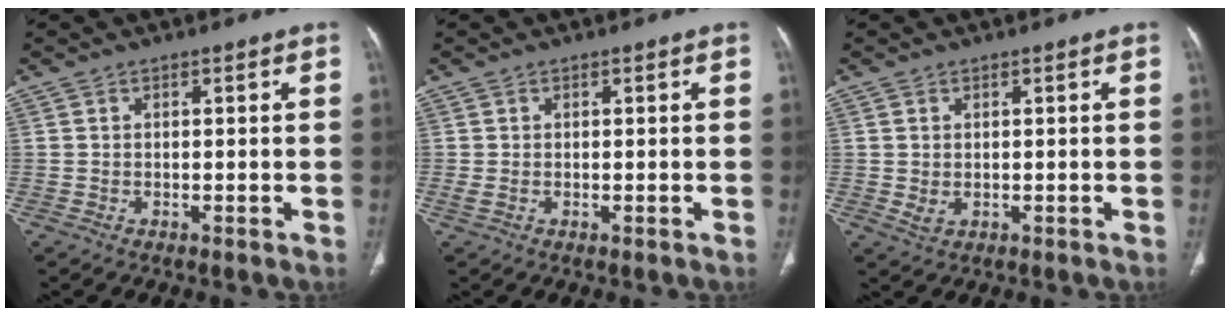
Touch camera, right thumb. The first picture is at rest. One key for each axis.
{"total": 0.9, "fx": -0.1, "fy": 0.5, "fz": 0.7, "tx": -0.021, "ty": -0.003, "tz": 0.001}
{"total": 2.0, "fx": 0.0, "fy": 1.4, "fz": 1.4, "tx": -0.030, "ty": -0.005, "tz": 0.007}